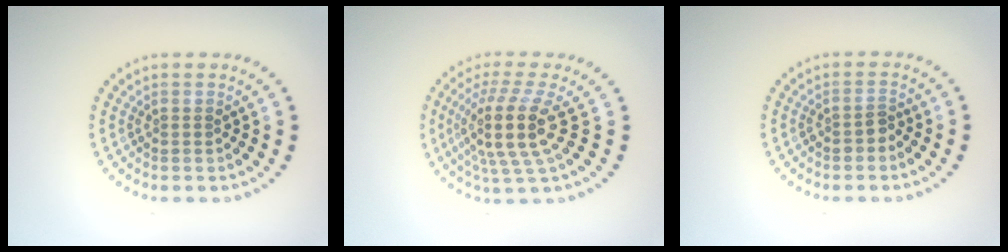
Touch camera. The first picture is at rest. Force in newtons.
{"total": 4.9, "press": 3.7, "slide": 3.2}
{"total": 1.1, "press": 1.0, "slide": 0.4}